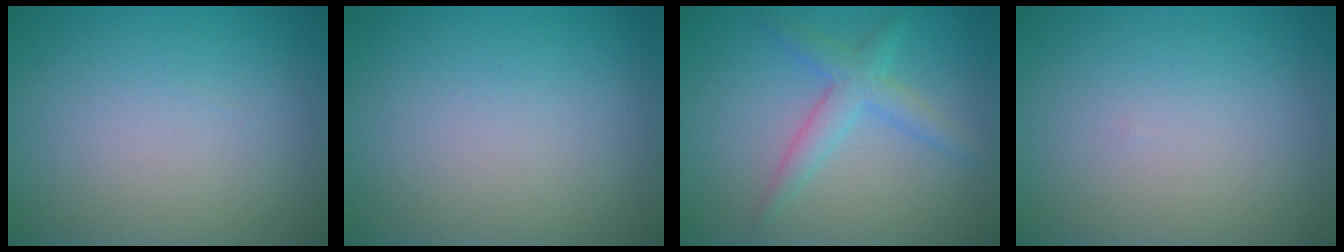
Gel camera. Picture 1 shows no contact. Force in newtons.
{"total": 0.0}
{"total": 2.9, "press": 2.9, "slide": 0.1}
{"total": 0.0}